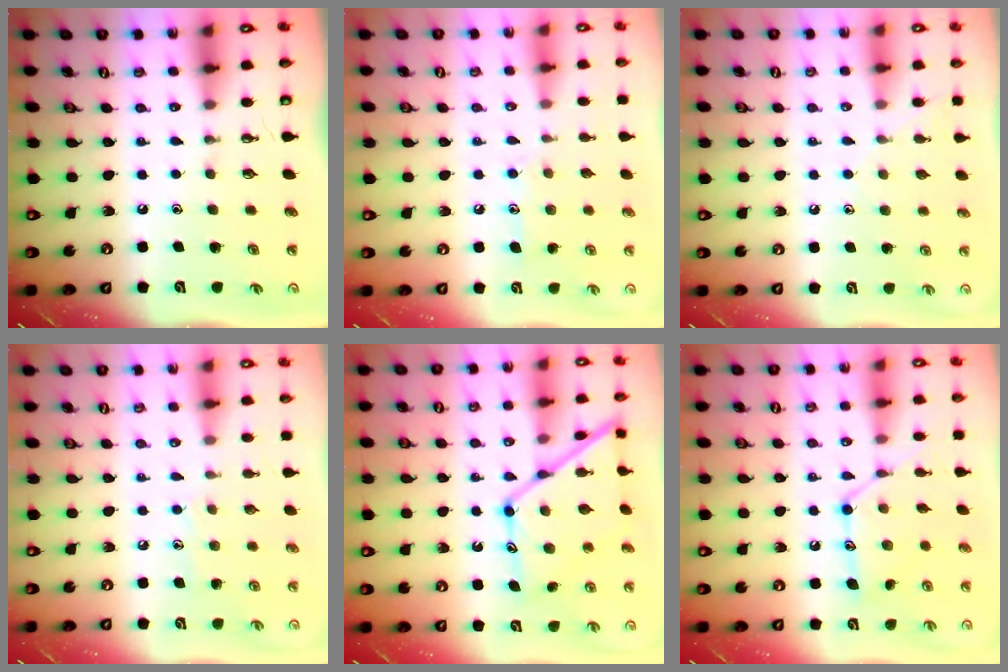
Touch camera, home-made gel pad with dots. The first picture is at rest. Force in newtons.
{"total": 8.6, "press": 8.6, "slide": 0.6}
{"total": 7.7, "press": 7.6, "slide": 0.8}
{"total": 6.2, "press": 6.2, "slide": 0.7}
{"total": 16.3, "press": 16.3, "slide": 1.3}
{"total": 14.2, "press": 14.2, "slide": 0.7}